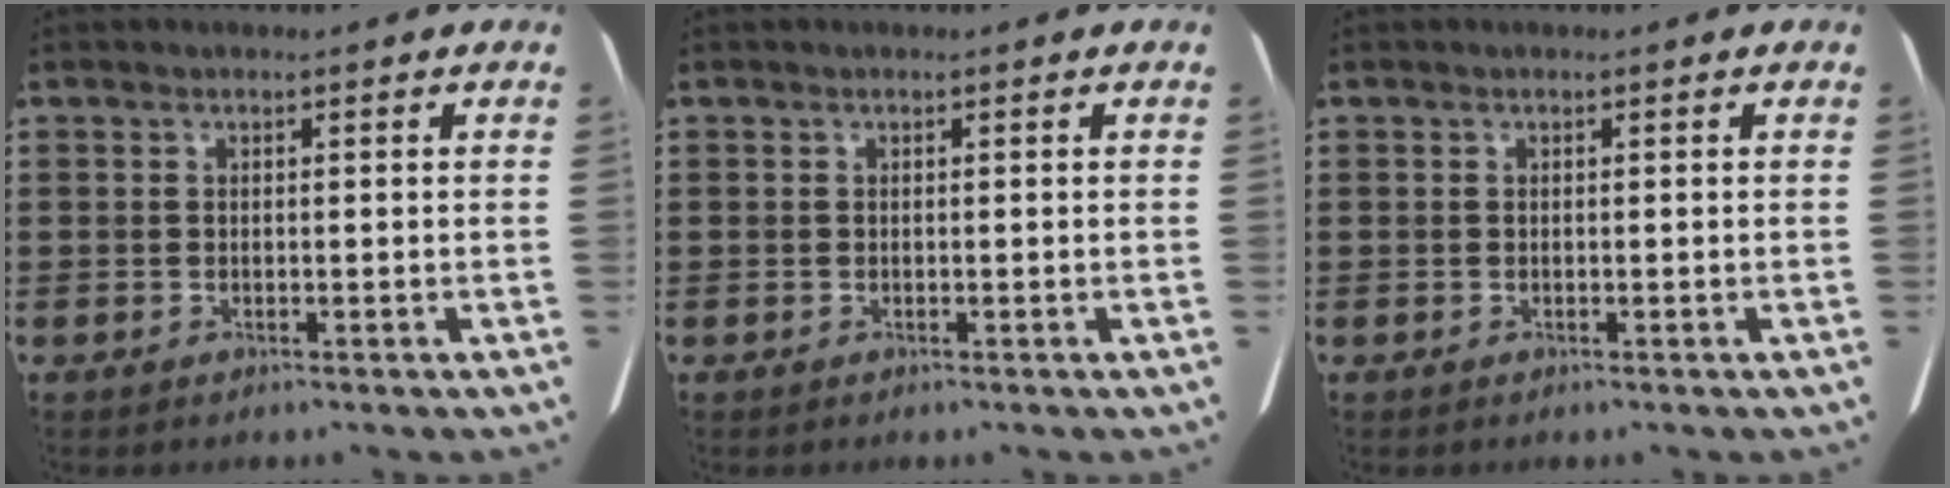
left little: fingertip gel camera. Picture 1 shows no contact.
{"total": 0.0}
{"total": 0.0}